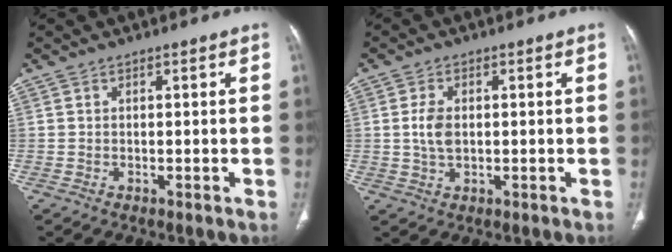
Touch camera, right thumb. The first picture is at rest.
{"total": 4.3, "force": [0.3, 2.6, 3.4], "torque": [-0.071, 0.002, 0.006]}